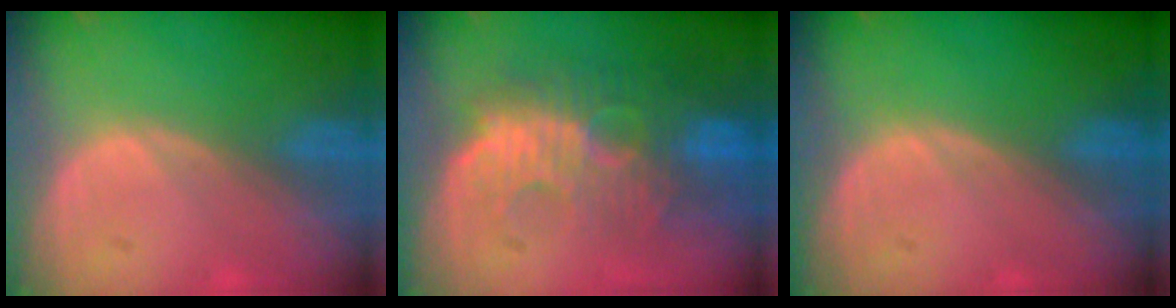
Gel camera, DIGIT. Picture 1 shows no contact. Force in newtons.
{"total": 11.0, "press": 9.7, "slide": 5.3}
{"total": 0.0}